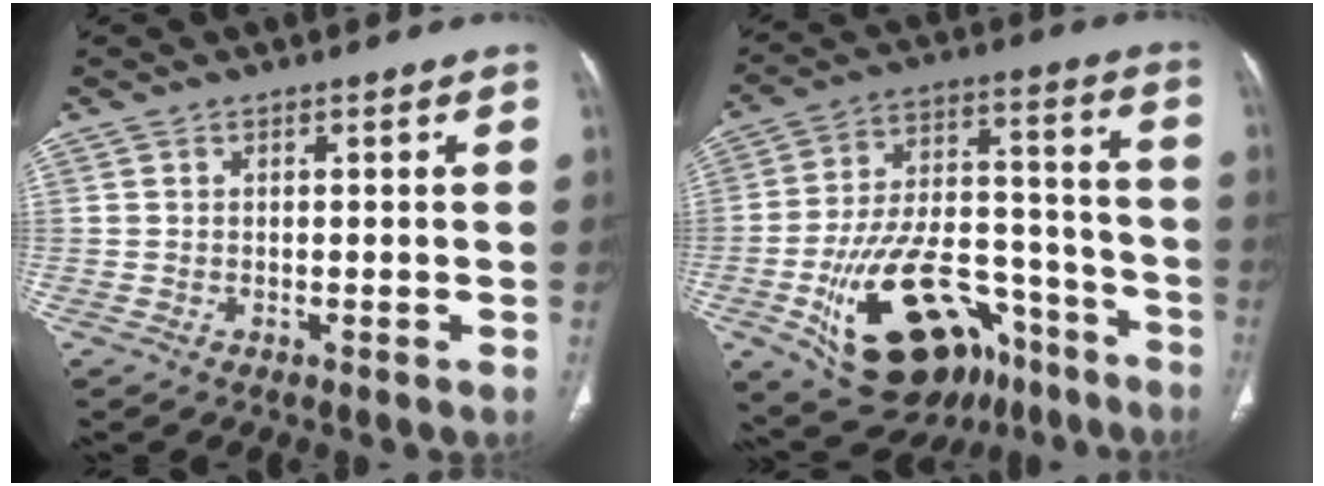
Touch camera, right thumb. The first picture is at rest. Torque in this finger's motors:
{"motor_torque": [5.01, 0.00, 1.82, -0.96, 0.54]}